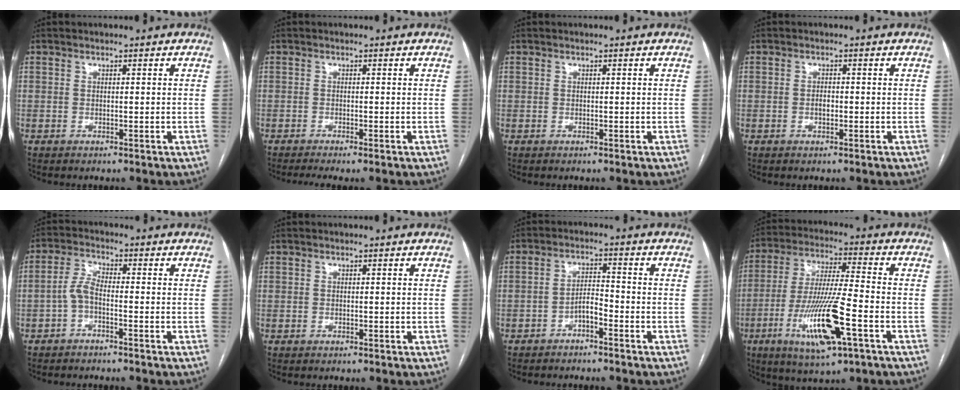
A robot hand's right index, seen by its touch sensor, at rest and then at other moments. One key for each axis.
{"total": 2.0, "fx": -1.4, "fy": 0.1, "fz": 1.4, "tx": -0.021, "ty": -0.004, "tz": -0.027}
{"total": 0.0}
{"total": 1.3, "fx": -0.3, "fy": 0.7, "fz": 1.1, "tx": -0.018, "ty": 0.003, "tz": -0.005}
{"total": 3.2, "fx": -1.3, "fy": 0.9, "fz": 2.7, "tx": -0.060, "ty": 0.009, "tz": -0.029}
{"total": 0.0}
{"total": 2.9, "fx": -1.9, "fy": 0.8, "fz": 2.1, "tx": -0.035, "ty": 0.006, "tz": -0.035}
{"total": 15.1, "fx": -5.7, "fy": 1.5, "fz": 13.9, "tx": -0.277, "ty": -0.022, "tz": -0.100}